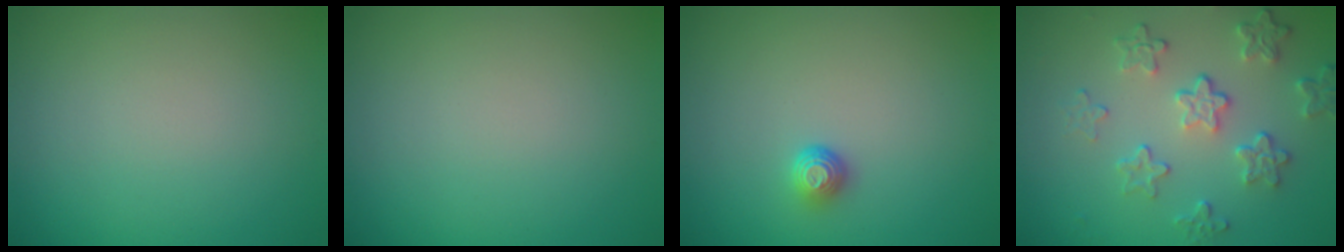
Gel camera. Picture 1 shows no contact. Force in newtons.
{"total": 0.0}
{"total": 1.2, "press": 0.9, "slide": 0.8}
{"total": 4.1, "press": 3.2, "slide": 2.6}